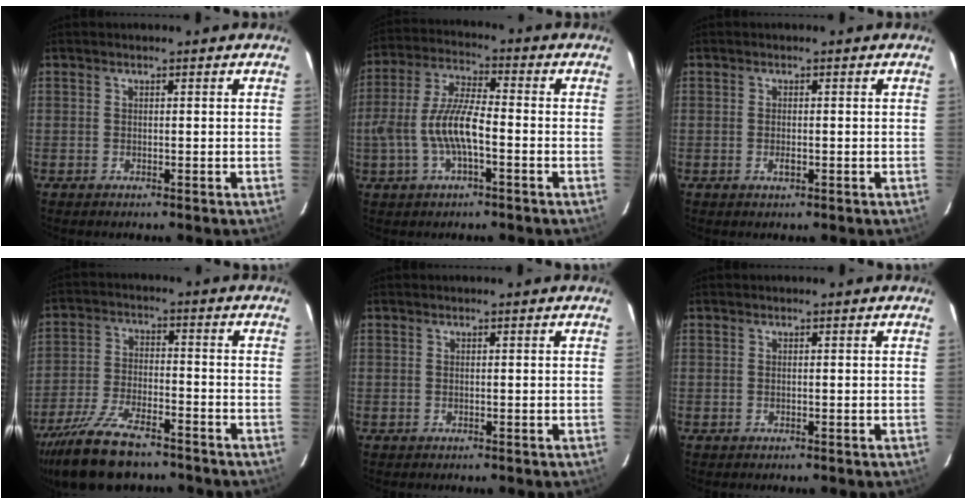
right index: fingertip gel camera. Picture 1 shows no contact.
{"total": 10.7, "force": [-3.0, 3.4, 9.8], "torque": [-0.206, 0.005, -0.054]}
{"total": 1.4, "force": [-0.5, 0.7, 1.1], "torque": [-0.021, -0.001, -0.008]}
{"total": 16.0, "force": [-12.7, 5.3, 8.2], "torque": [-0.183, -0.028, -0.224]}
{"total": 0.0}
{"total": 0.0}